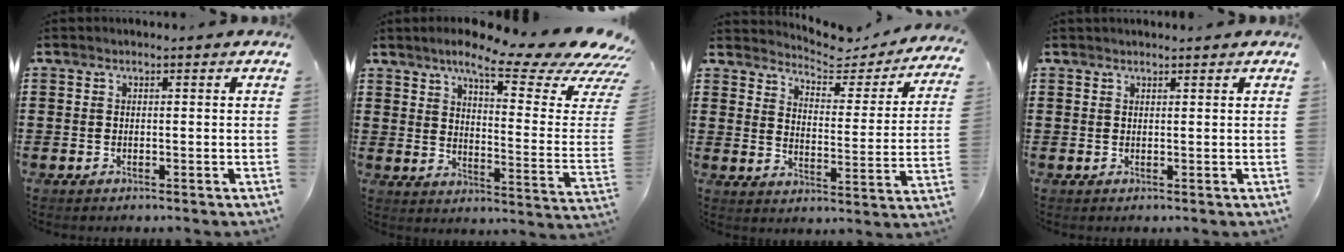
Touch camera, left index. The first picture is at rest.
{"total": 13.2, "force": [9.4, 2.1, 9.1], "torque": [-0.156, -0.059, 0.147]}
{"total": 4.1, "force": [3.9, 0.9, 0.8], "torque": [-0.036, -0.038, 0.059]}
{"total": 0.8, "force": [0.8, 0.0, 0.1], "torque": [-0.004, -0.001, 0.016]}